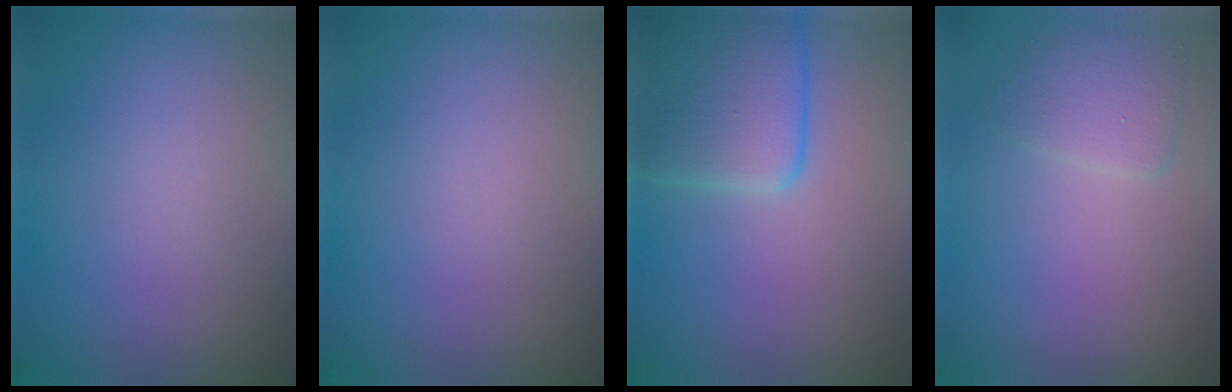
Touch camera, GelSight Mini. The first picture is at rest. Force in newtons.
{"total": 0.0}
{"total": 5.6, "press": 5.6, "slide": 0.3}
{"total": 1.8, "press": 1.8, "slide": 0.1}